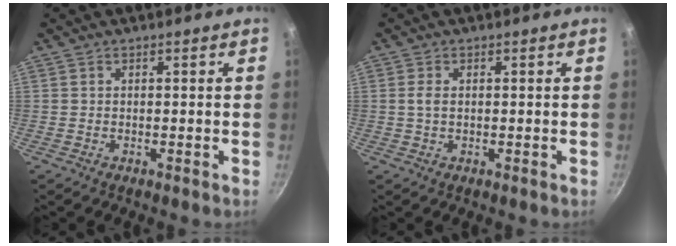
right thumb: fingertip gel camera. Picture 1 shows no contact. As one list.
[{"total": 2.0, "force": [0.2, 1.2, 1.6], "torque": [-0.031, 0.001, 0.003]}]